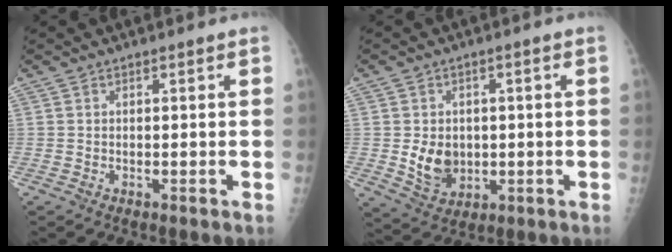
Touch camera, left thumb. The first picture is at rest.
{"total": 7.2, "force": [-0.4, 5.7, 4.4], "torque": [-0.048, -0.005, 0.008]}